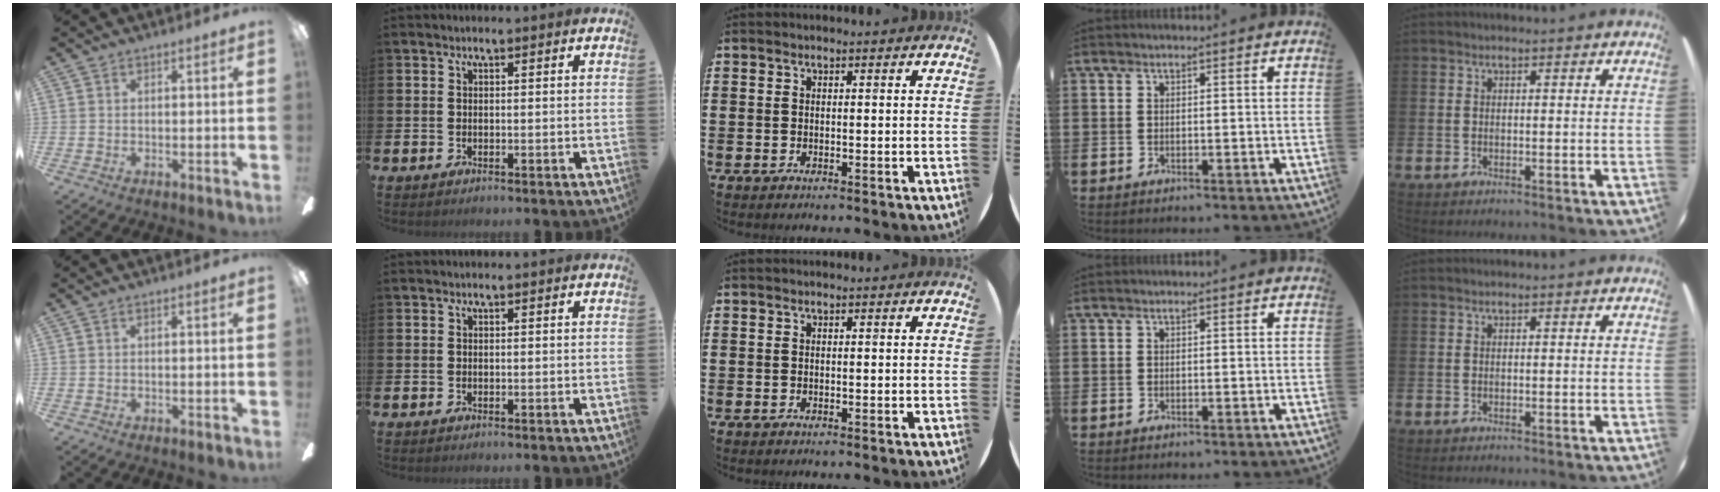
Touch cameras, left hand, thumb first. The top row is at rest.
{}